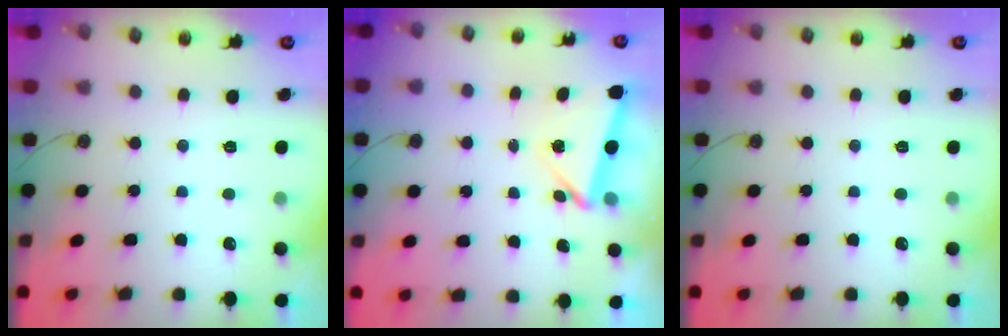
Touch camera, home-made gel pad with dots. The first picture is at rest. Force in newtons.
{"total": 3.9, "press": 3.0, "slide": 2.5}
{"total": 0.0}